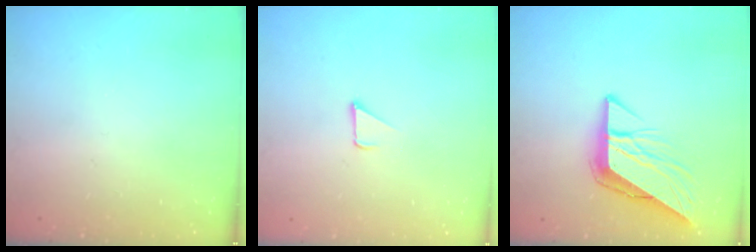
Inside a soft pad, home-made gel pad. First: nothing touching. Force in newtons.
{"total": 1.7, "press": 1.7, "slide": 0.1}
{"total": 10.6, "press": 10.5, "slide": 1.3}